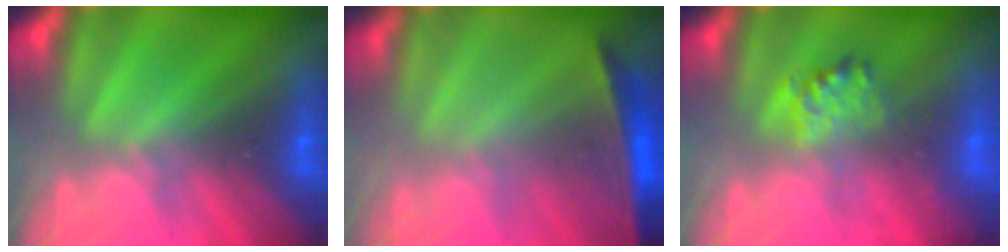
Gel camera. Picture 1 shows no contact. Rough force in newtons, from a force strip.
{"total": 1.5}
{"total": 2.3}